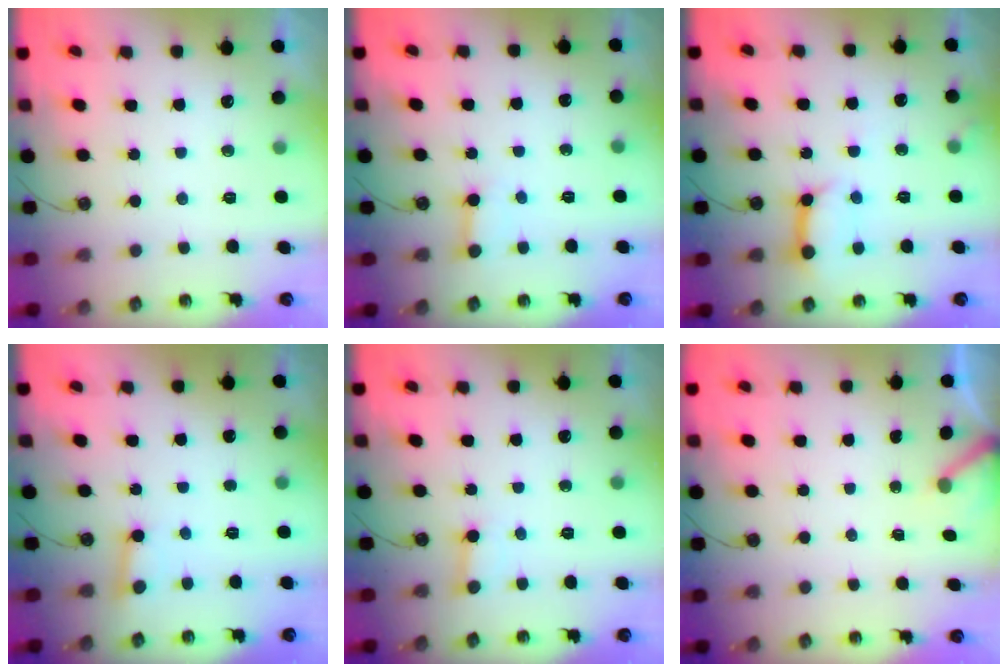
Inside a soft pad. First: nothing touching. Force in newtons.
{"total": 3.2, "press": 3.1, "slide": 0.5}
{"total": 10.9, "press": 10.8, "slide": 1.4}
{"total": 2.5, "press": 2.5, "slide": 0.4}
{"total": 2.7, "press": 2.7, "slide": 0.2}
{"total": 2.8, "press": 2.8, "slide": 0.3}